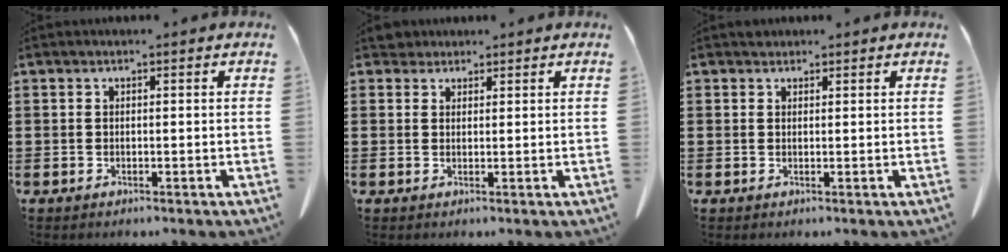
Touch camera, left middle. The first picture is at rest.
{"total": 2.0, "force": [1.8, 0.9, 0.1], "torque": [-0.001, 0.002, 0.036]}
{"total": 0.8, "force": [0.7, 0.4, 0.0], "torque": [-0.002, -0.001, 0.015]}